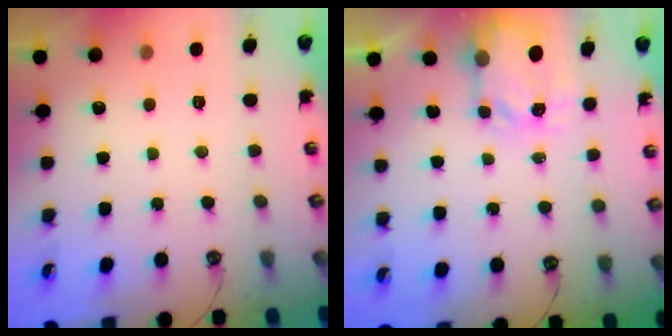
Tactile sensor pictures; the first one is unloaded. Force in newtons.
{"total": 3.9, "press": 3.8, "slide": 0.5}